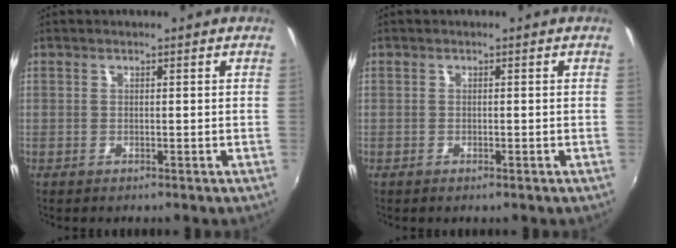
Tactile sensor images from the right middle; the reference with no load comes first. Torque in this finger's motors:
{"motor_torque": [-0.51, -0.14, 0.07, -0.01]}